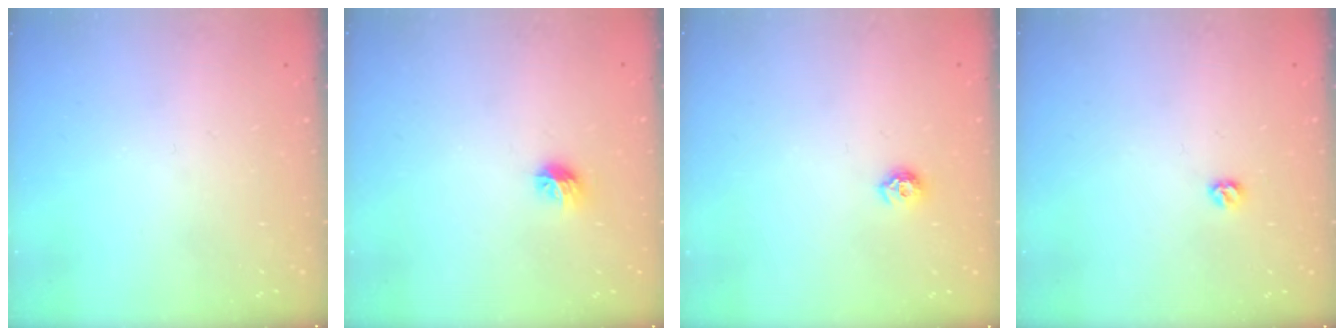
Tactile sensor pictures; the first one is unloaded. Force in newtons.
{"total": 6.1, "press": 5.9, "slide": 1.2}
{"total": 6.0, "press": 5.9, "slide": 0.8}
{"total": 5.1, "press": 5.0, "slide": 0.7}